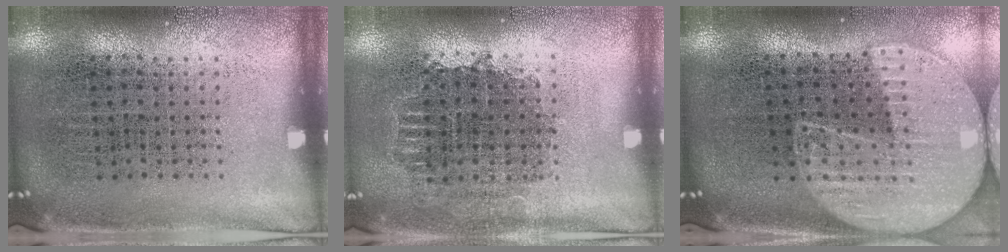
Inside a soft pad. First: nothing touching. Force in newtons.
{"total": 0.9, "press": 0.8, "slide": 0.3}
{"total": 2.2, "press": 1.9, "slide": 1.1}